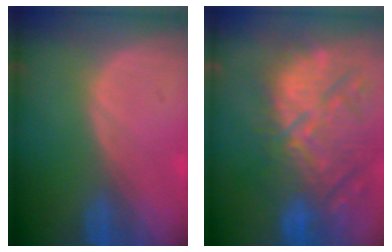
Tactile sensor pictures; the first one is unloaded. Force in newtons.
{"total": 14.0, "press": 12.5, "slide": 6.2}